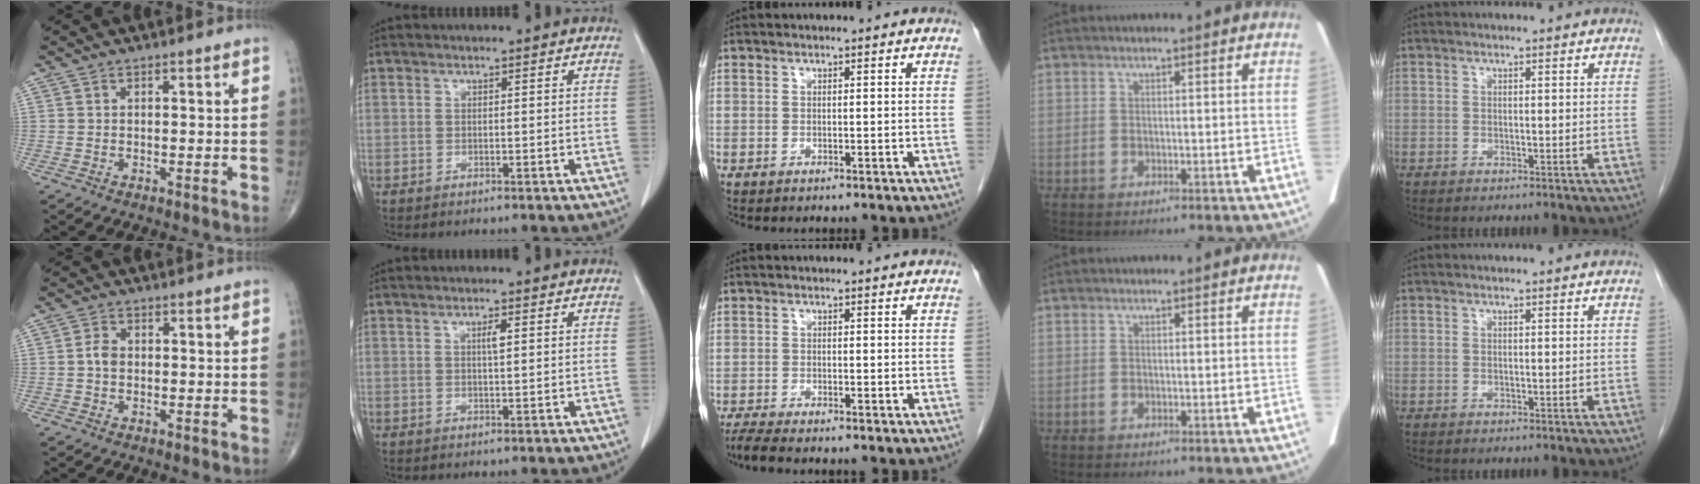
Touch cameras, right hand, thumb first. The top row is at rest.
{"thumb": {"total": 2.4, "force": [-0.1, 1.8, 1.6], "torque": [-0.027, 0.006, -0.007]}, "index": {"total": 1.5, "force": [0.5, 0.2, 1.4], "torque": [-0.027, 0.001, 0.008]}, "middle": {"total": 2.9, "force": [-2.5, -0.2, 1.5], "torque": [-0.033, -0.008, -0.046]}}